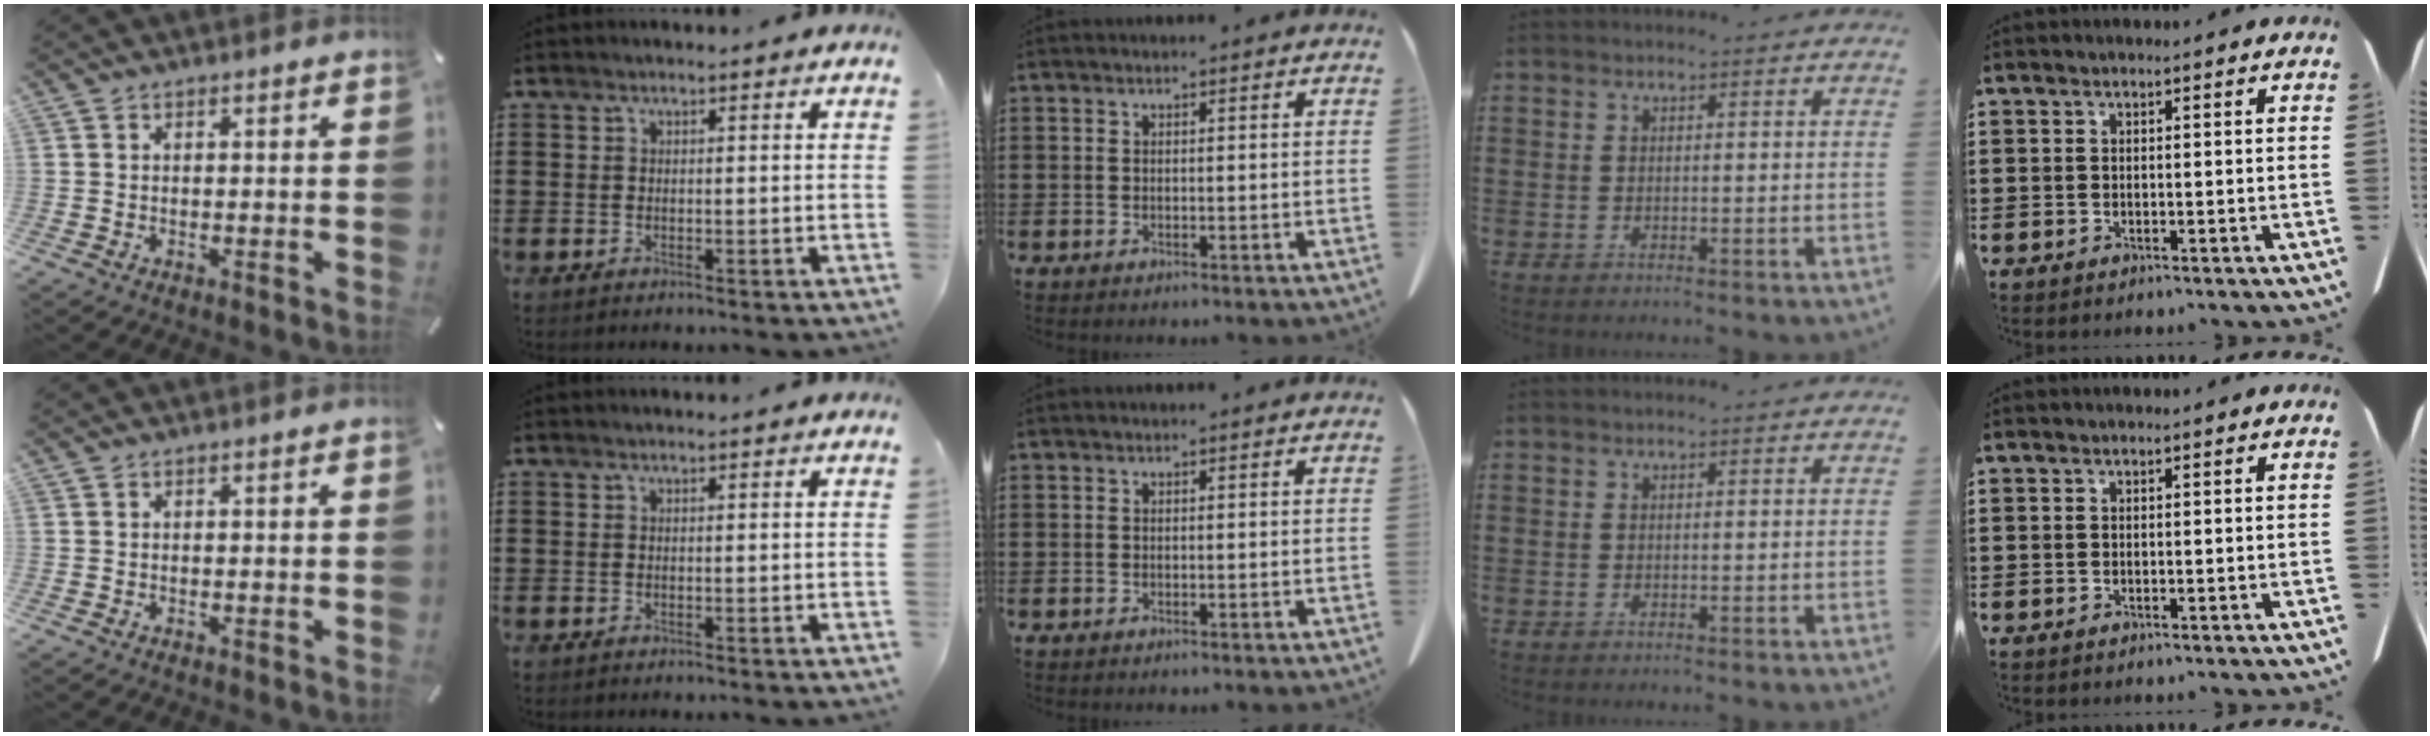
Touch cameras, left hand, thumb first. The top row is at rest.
{}